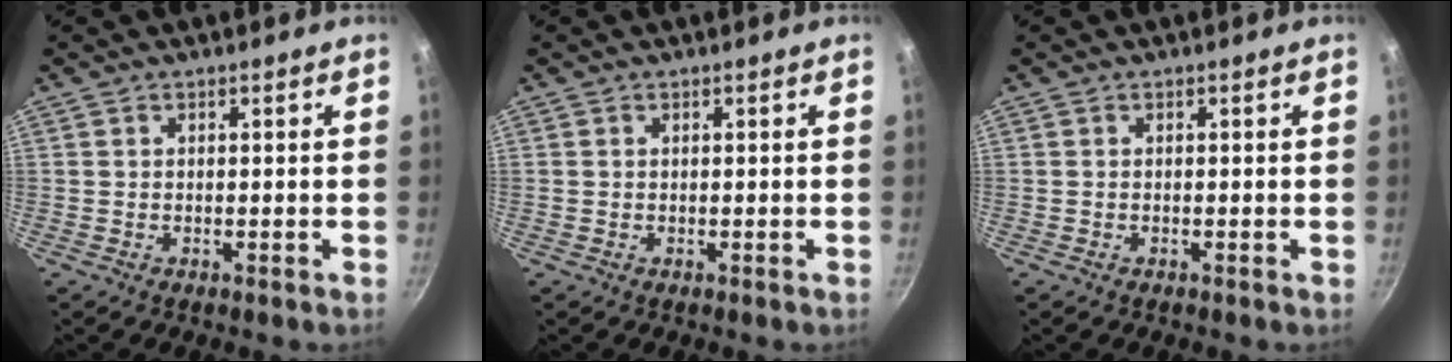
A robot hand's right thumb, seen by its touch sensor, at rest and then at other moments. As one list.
[{"total": 0.0}, {"total": 0.0}]